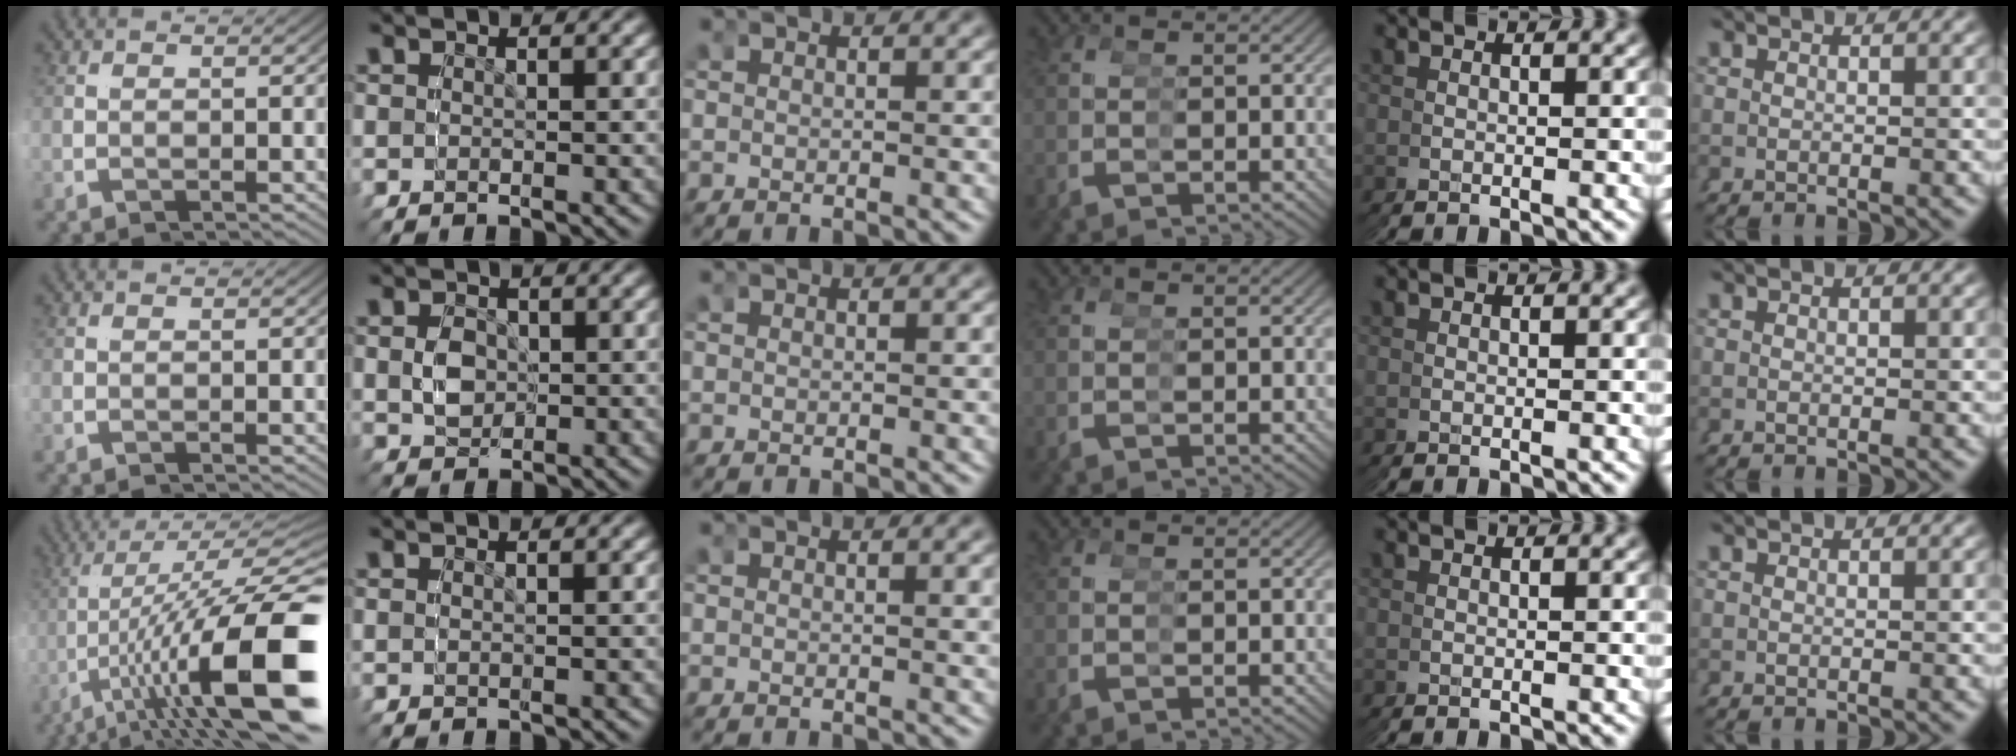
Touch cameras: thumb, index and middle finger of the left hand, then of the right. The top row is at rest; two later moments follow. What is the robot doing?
{"motion": "grasp_and_lifting", "object": "cup"}